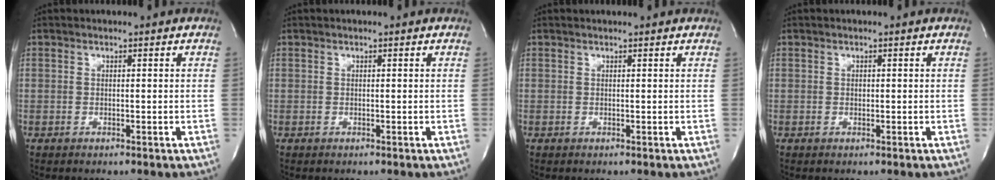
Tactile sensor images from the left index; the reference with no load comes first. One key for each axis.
{"total": 0.0}
{"total": 1.8, "fx": 1.7, "fy": 0.1, "fz": 0.5, "tx": -0.012, "ty": 0.013, "tz": 0.019}
{"total": 0.0}